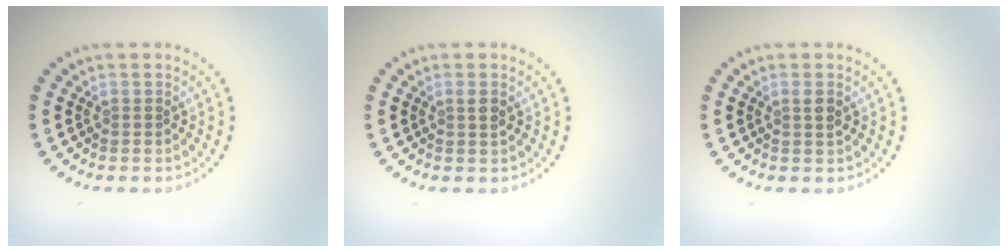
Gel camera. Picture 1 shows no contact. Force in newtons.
{"total": 0.9, "press": 0.9, "slide": 0.3}
{"total": 0.9, "press": 0.9, "slide": 0.3}